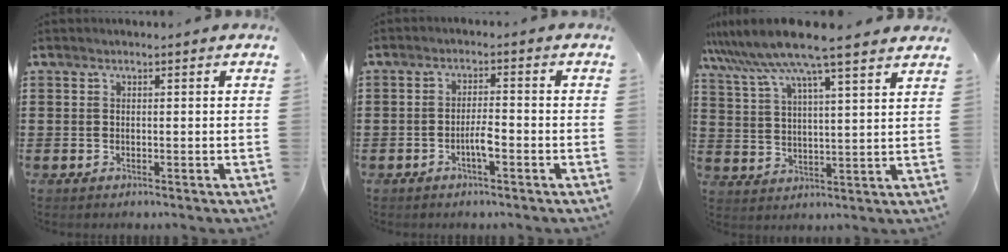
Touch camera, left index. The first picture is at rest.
{"total": 3.2, "force": [-1.4, 0.6, 2.8], "torque": [-0.057, 0.004, -0.029]}
{"total": 9.6, "force": [8.1, -0.5, 5.1], "torque": [-0.125, -0.039, 0.138]}